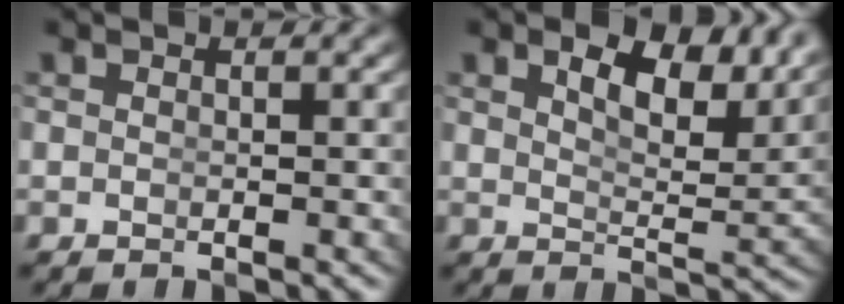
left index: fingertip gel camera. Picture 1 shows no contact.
{"total": 7.6, "force": [5.5, 2.0, 5.0], "torque": [-0.062, 0.017, 0.078]}